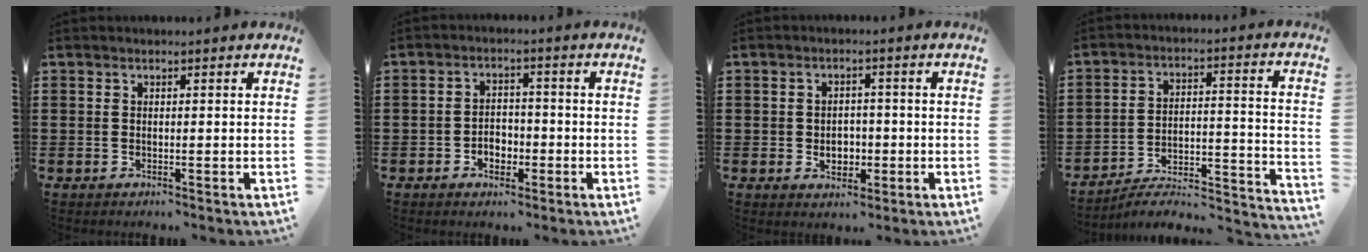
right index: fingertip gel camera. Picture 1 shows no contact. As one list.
[{"total": 3.3, "force": [-1.4, 2.4, 1.7], "torque": [-0.029, 0.002, -0.031]}, {"total": 3.2, "force": [-0.7, 2.6, 1.7], "torque": [-0.031, 0.002, -0.018]}, {"total": 3.5, "force": [-3.0, 0.8, 1.6], "torque": [-0.038, -0.016, -0.067]}]